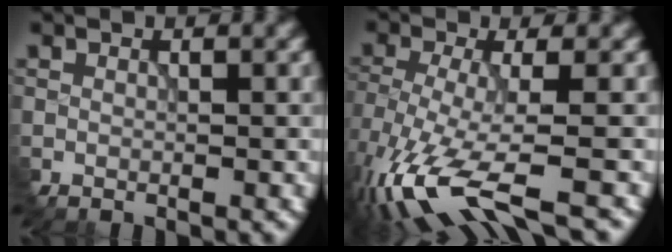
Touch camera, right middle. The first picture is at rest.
{"total": 8.7, "force": [-5.2, 2.2, 6.7], "torque": [-0.147, -0.015, -0.090]}